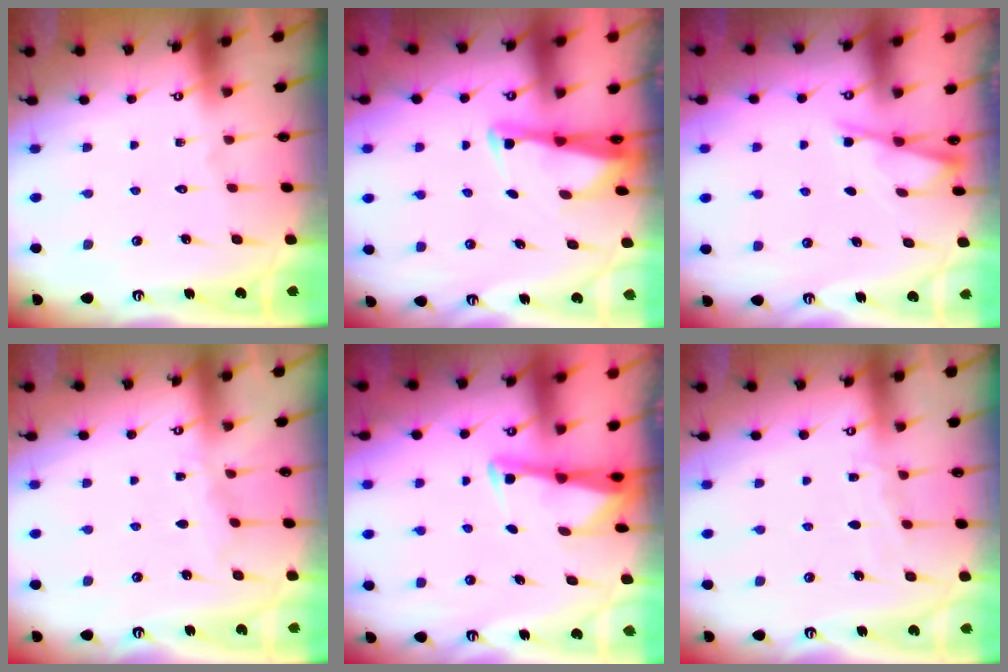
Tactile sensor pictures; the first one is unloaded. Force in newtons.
{"total": 2.6, "press": 2.5, "slide": 0.6}
{"total": 2.4, "press": 2.4, "slide": 0.4}
{"total": 3.9, "press": 3.9, "slide": 0.4}
{"total": 3.2, "press": 3.2, "slide": 0.4}
{"total": 4.2, "press": 4.2, "slide": 0.5}